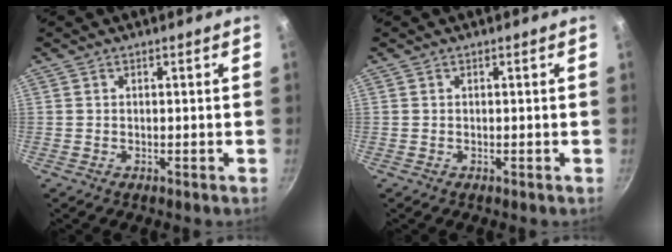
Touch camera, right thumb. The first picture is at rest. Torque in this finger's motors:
{"motor_torque": [-0.06, 0.06, 0.00, 0.00, 0.00]}